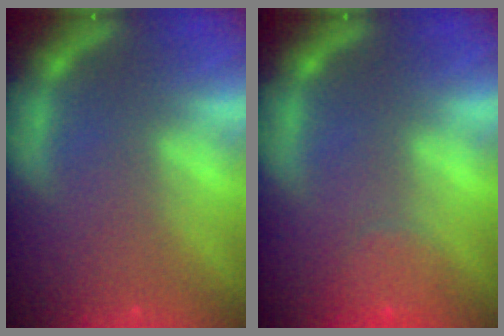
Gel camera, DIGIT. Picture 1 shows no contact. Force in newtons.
{"total": 2.4}